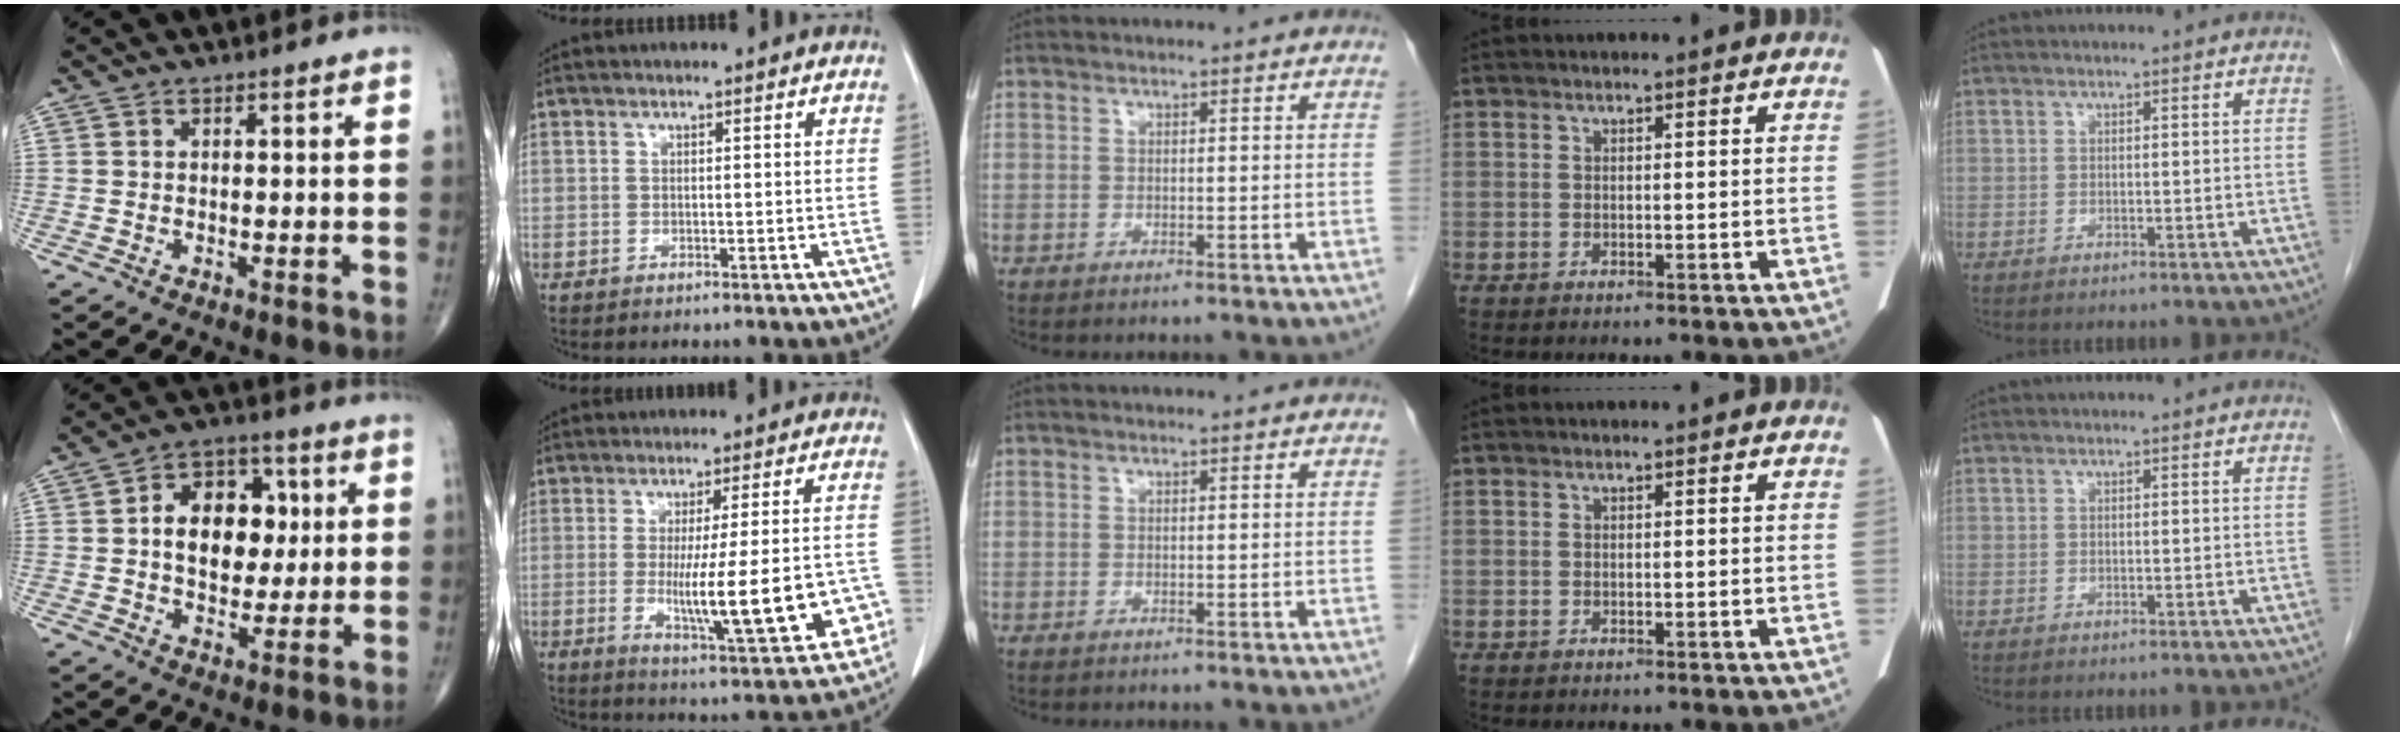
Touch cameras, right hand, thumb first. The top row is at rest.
{"thumb": {"total": 13.4, "force": [1.7, 9.4, 9.4], "torque": [-0.100, 0.013, 0.025]}, "index": {"total": 15.5, "force": [-3.5, 2.2, 14.9], "torque": [-0.202, -0.008, -0.033]}}